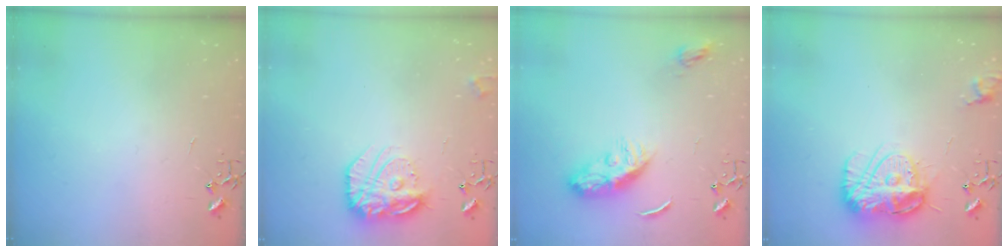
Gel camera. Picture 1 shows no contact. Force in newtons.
{"total": 17.4, "press": 17.3, "slide": 1.2}
{"total": 10.6, "press": 10.5, "slide": 0.7}
{"total": 14.7, "press": 14.7, "slide": 1.0}